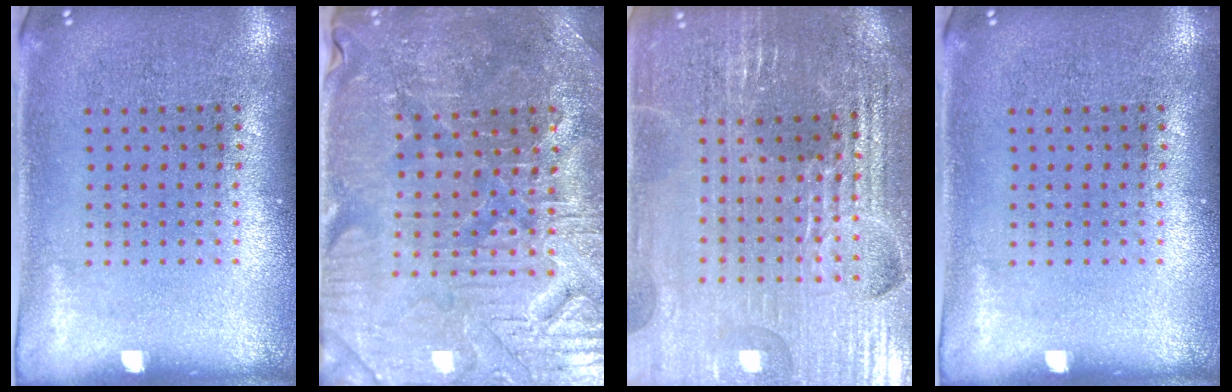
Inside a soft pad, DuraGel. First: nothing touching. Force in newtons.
{"total": 3.6, "press": 3.5, "slide": 0.5}
{"total": 4.2, "press": 4.0, "slide": 1.1}
{"total": 0.0}